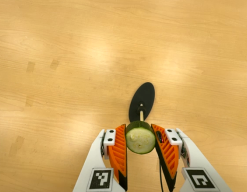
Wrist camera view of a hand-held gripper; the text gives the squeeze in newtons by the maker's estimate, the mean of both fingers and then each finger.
{"total": 10.2, "left": 9.5, "right": 11.0}